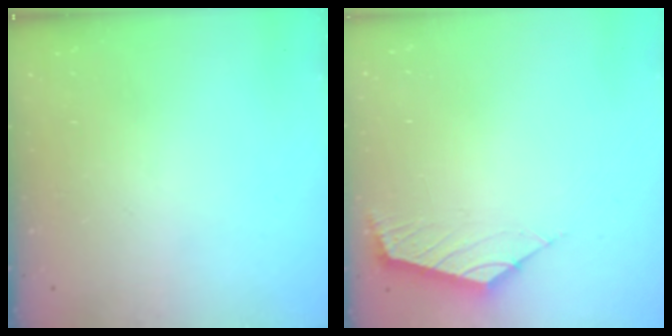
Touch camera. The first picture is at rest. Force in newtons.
{"total": 2.4, "press": 2.4, "slide": 0.4}